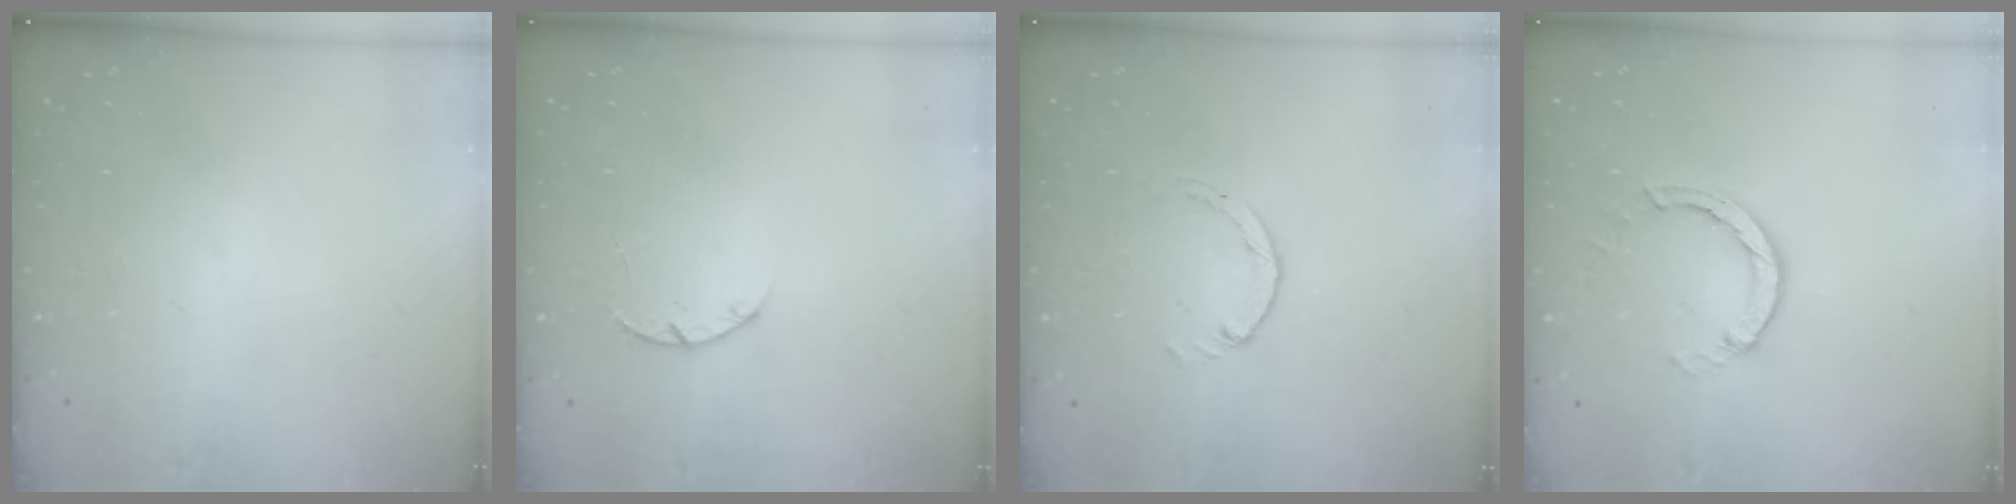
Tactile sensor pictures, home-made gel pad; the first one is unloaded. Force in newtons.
{"total": 2.9, "press": 2.9, "slide": 0.5}
{"total": 0.7, "press": 0.7, "slide": 0.2}
{"total": 3.5, "press": 3.5, "slide": 0.4}